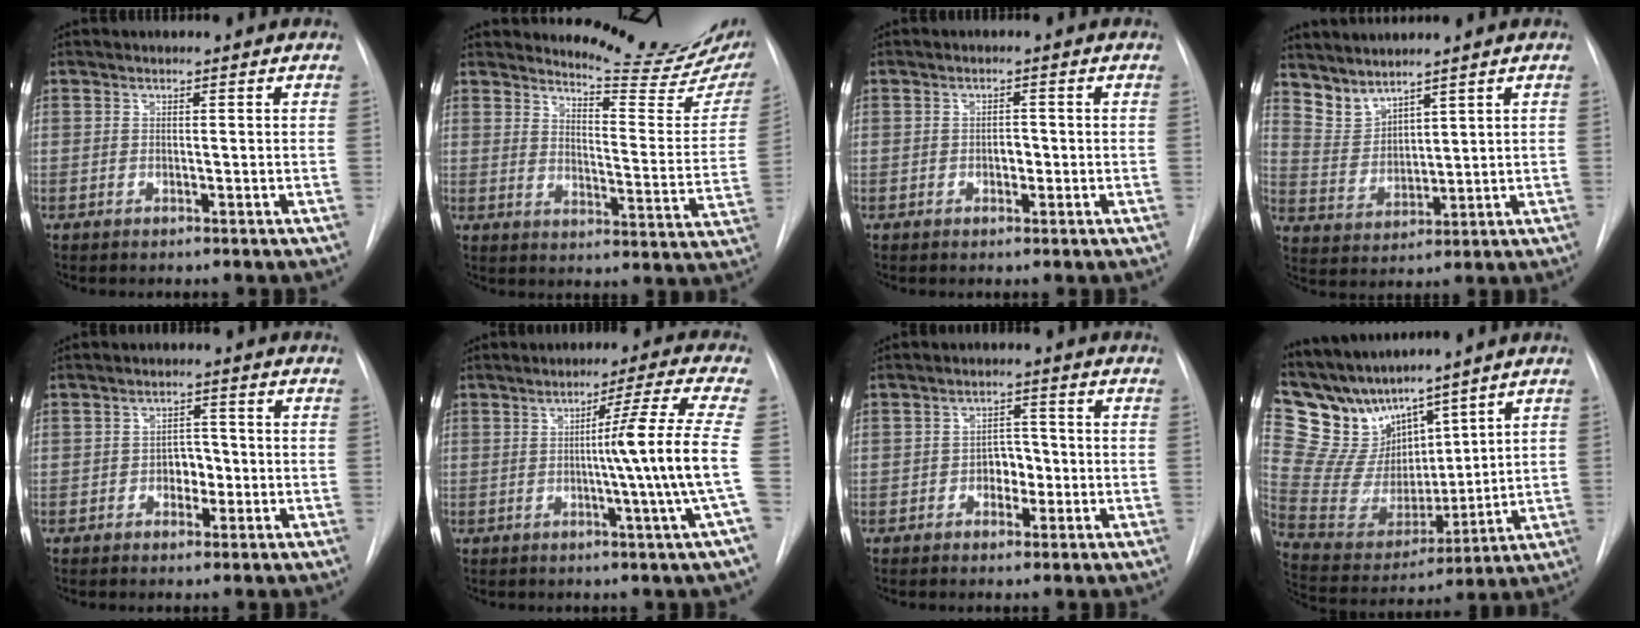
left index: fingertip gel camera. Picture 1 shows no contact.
{"total": 15.3, "force": [14.5, 0.6, 4.8], "torque": [-0.067, -0.098, 0.175]}
{"total": 1.4, "force": [-0.3, 1.0, 1.0], "torque": [-0.012, 0.003, -0.002]}
{"total": 5.2, "force": [5.1, 1.0, 0.6], "torque": [-0.028, 0.006, 0.118]}
{"total": 2.9, "force": [-0.8, 2.1, 1.9], "torque": [-0.018, 0.007, -0.010]}
{"total": 10.1, "force": [-1.0, -3.2, 9.5], "torque": [-0.130, -0.012, -0.013]}
{"total": 3.2, "force": [-0.9, 2.2, 2.0], "torque": [-0.021, 0.008, -0.014]}
{"total": 12.4, "force": [11.0, 4.8, 3.4], "torque": [-0.087, 0.021, 0.231]}